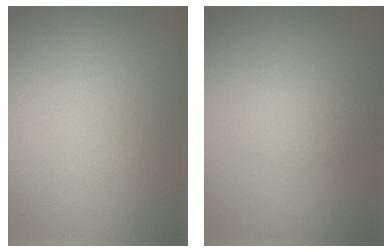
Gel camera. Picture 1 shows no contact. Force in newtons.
{"total": 1.5, "press": 1.5, "slide": 0.0}